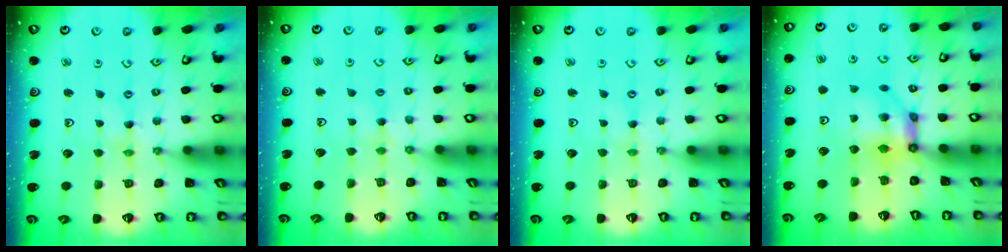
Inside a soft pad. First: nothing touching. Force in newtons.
{"total": 3.2, "press": 3.2, "slide": 0.4}
{"total": 0.8, "press": 0.8, "slide": 0.2}
{"total": 7.3, "press": 7.3, "slide": 0.5}